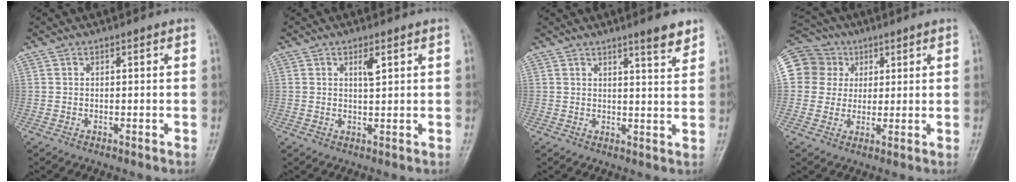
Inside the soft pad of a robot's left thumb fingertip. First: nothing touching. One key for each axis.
{"total": 2.5, "fx": 1.0, "fy": 0.8, "fz": 2.2, "tx": -0.033, "ty": -0.006, "tz": 0.020}
{"total": 5.2, "fx": 3.8, "fy": 0.5, "fz": 3.5, "tx": -0.040, "ty": -0.029, "tz": 0.052}
{"total": 13.0, "fx": 3.4, "fy": 12.0, "fz": 3.6, "tx": -0.066, "ty": 0.023, "tz": 0.060}